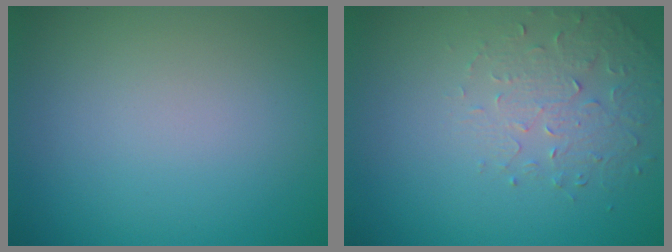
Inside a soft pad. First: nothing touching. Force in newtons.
{"total": 1.9, "press": 1.5, "slide": 1.1}